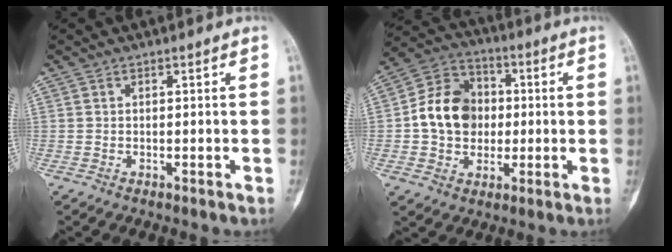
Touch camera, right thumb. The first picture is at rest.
{"total": 13.2, "force": [0.0, 10.7, 7.7], "torque": [-0.107, 0.026, -0.005]}